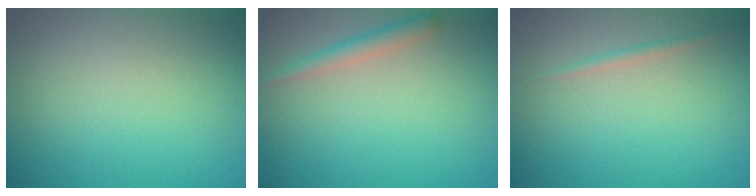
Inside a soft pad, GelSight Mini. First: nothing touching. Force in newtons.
{"total": 1.7, "press": 1.7, "slide": 0.1}
{"total": 0.7, "press": 0.7, "slide": 0.1}